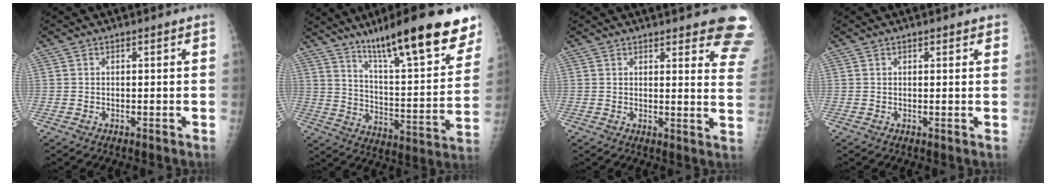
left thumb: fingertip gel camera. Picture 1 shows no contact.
{"total": 24.1, "force": [16.6, 4.5, 16.9], "torque": [-0.225, -0.068, 0.260]}
{"total": 12.6, "force": [10.2, 3.1, 6.6], "torque": [-0.039, -0.059, 0.093]}
{"total": 1.3, "force": [1.0, 0.6, 0.6], "torque": [-0.002, -0.003, 0.009]}